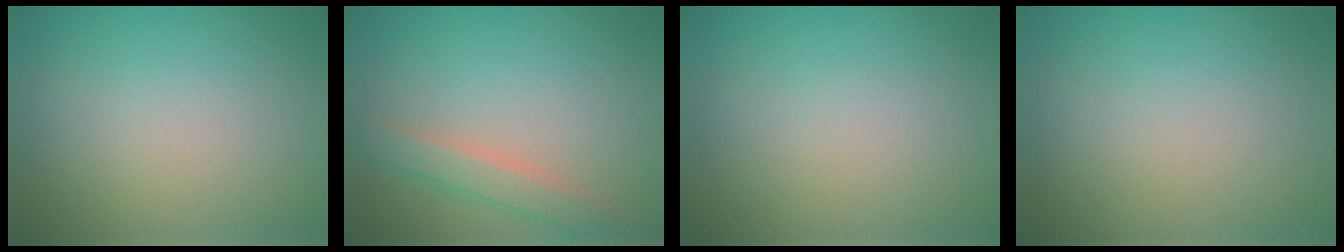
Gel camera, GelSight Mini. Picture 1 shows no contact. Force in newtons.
{"total": 2.9, "press": 2.9, "slide": 0.2}
{"total": 0.0}
{"total": 0.0}